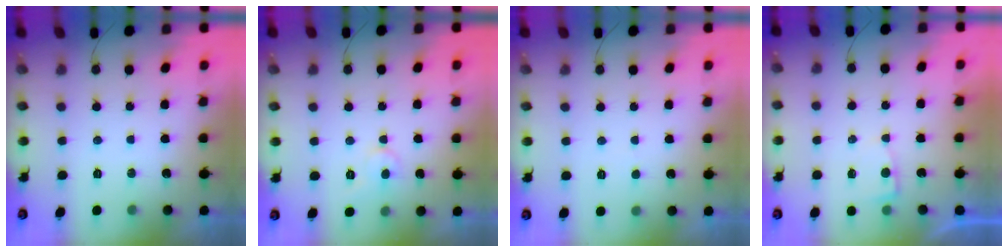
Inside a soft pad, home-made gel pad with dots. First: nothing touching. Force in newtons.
{"total": 5.2, "press": 5.1, "slide": 0.5}
{"total": 1.6, "press": 1.6, "slide": 0.2}
{"total": 2.2, "press": 2.2, "slide": 0.3}